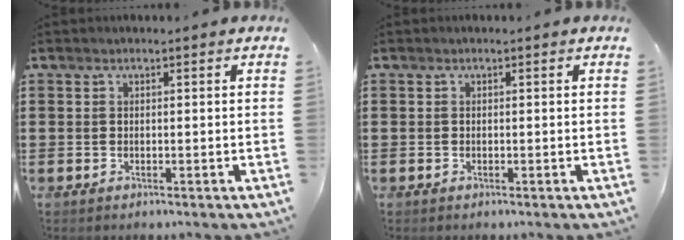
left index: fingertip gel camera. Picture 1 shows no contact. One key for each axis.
{"total": 0.0}